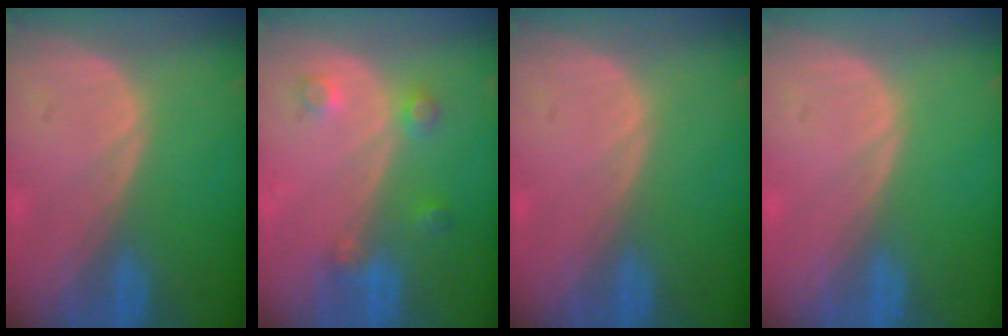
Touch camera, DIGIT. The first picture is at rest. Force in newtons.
{"total": 3.6, "press": 3.3, "slide": 1.5}
{"total": 0.0}
{"total": 0.0}